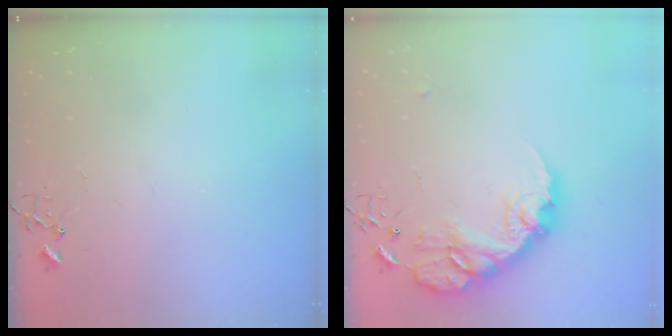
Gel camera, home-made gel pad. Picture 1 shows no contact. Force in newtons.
{"total": 18.5, "press": 18.4, "slide": 1.4}